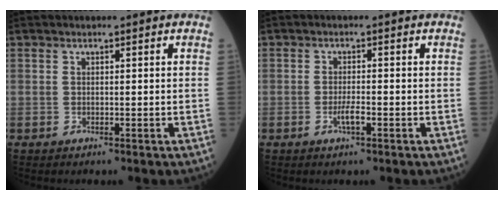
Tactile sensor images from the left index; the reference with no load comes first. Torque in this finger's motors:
{"motor_torque": [0.61, 0.02, 0.14, 0.07]}